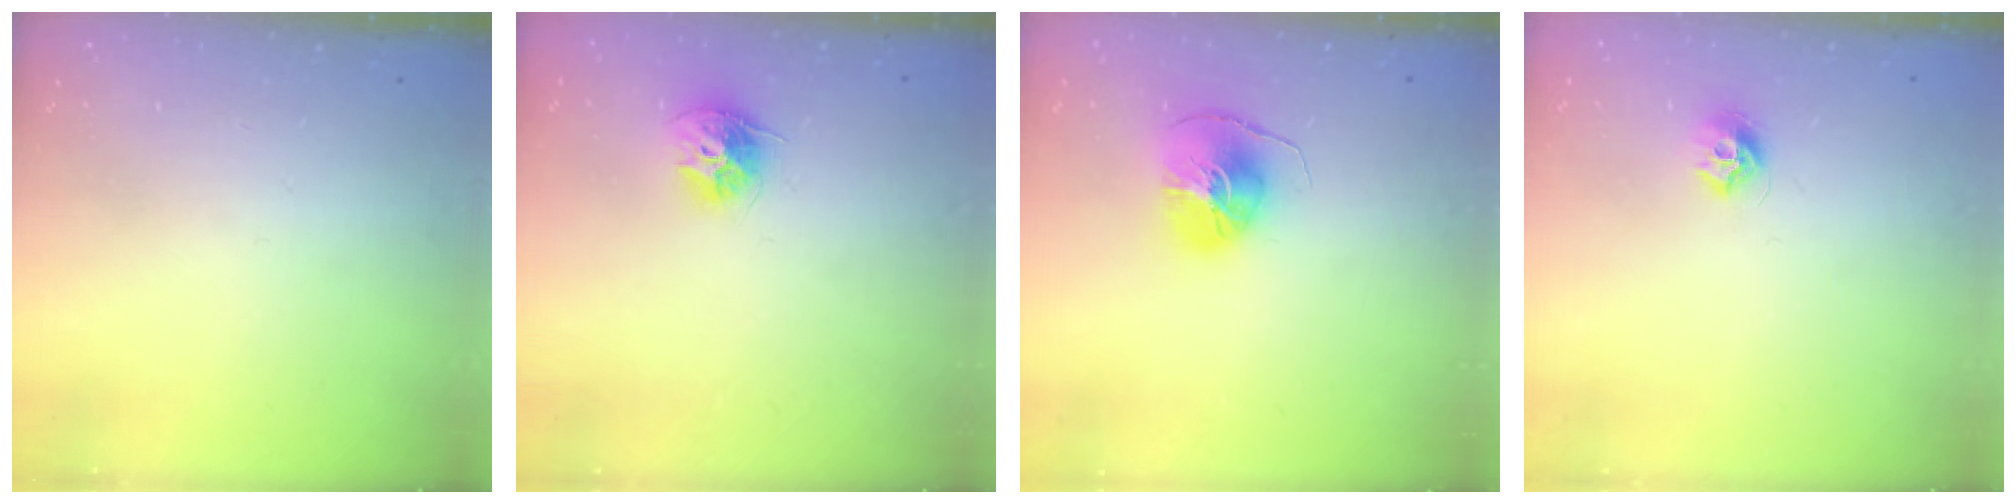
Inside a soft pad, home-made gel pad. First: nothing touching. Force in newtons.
{"total": 10.1, "press": 10.1, "slide": 0.3}
{"total": 8.4, "press": 8.4, "slide": 0.2}
{"total": 7.9, "press": 7.9, "slide": 0.6}